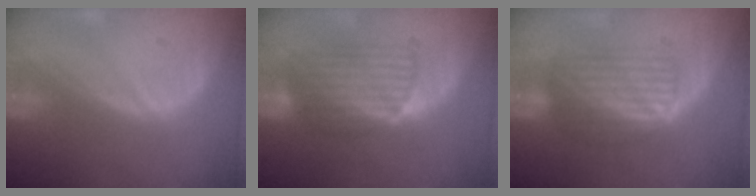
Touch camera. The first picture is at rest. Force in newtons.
{"total": 6.8, "press": 6.6, "slide": 1.4}
{"total": 6.2, "press": 6.1, "slide": 1.4}